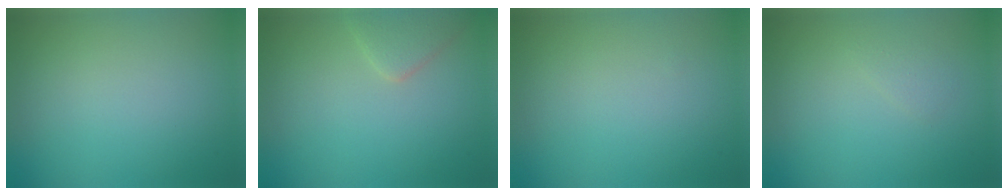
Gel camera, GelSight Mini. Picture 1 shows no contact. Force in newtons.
{"total": 2.2, "press": 2.2, "slide": 0.2}
{"total": 0.0}
{"total": 0.8, "press": 0.8, "slide": 0.1}